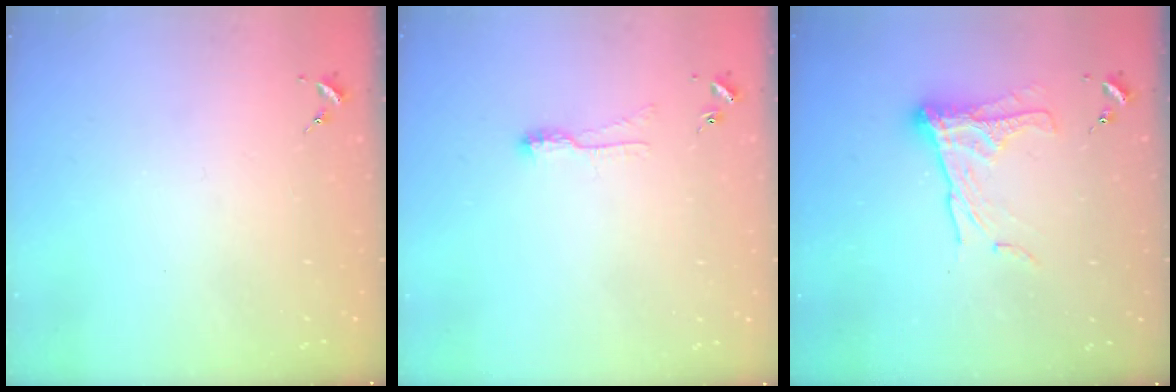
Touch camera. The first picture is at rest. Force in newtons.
{"total": 7.1, "press": 7.1, "slide": 0.8}
{"total": 11.7, "press": 11.7, "slide": 0.6}